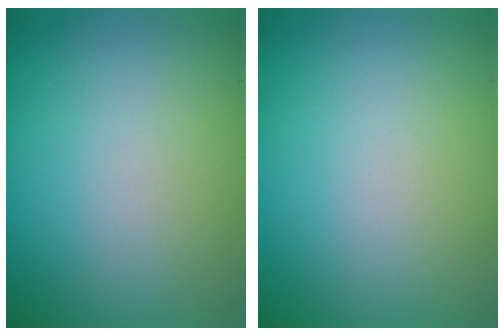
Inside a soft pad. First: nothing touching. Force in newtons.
{"total": 0.0}